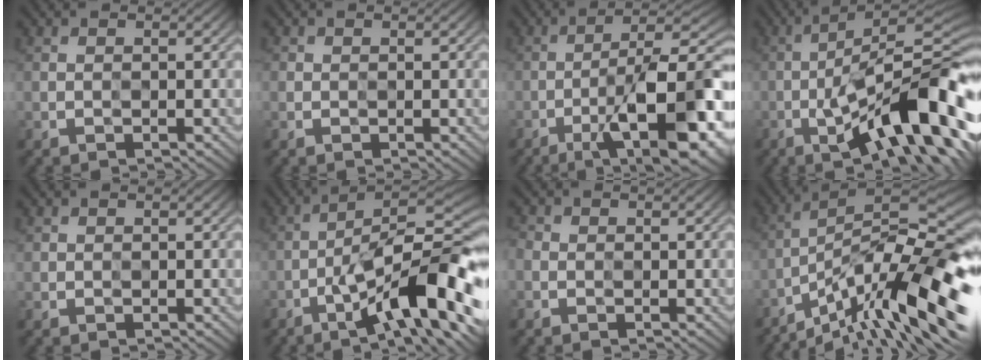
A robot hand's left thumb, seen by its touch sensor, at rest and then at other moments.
{"total": 0.8, "force": [0.0, 0.8, 0.1], "torque": [-0.001, -0.004, -0.001]}
{"total": 14.8, "force": [-6.6, 4.6, 12.4], "torque": [-0.177, 0.007, -0.097]}
{"total": 12.8, "force": [-6.0, 2.3, 11.0], "torque": [-0.166, 0.025, -0.101]}
{"total": 0.6, "force": [0.4, 0.4, -0.1], "torque": [0.003, -0.003, 0.007]}
{"total": 13.7, "force": [-6.3, 3.0, 11.8], "torque": [-0.178, 0.017, -0.107]}
{"total": 1.9, "force": [-0.5, 1.6, 0.9], "torque": [-0.026, -0.004, -0.017]}
{"total": 15.9, "force": [-9.5, 3.0, 12.3], "torque": [-0.196, 0.018, -0.179]}